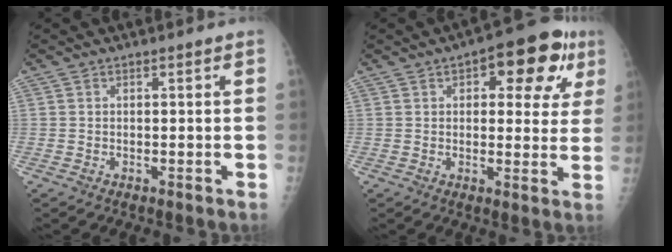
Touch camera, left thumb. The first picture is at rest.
{"total": 13.6, "force": [5.6, 6.4, 10.6], "torque": [-0.083, 0.005, 0.063]}